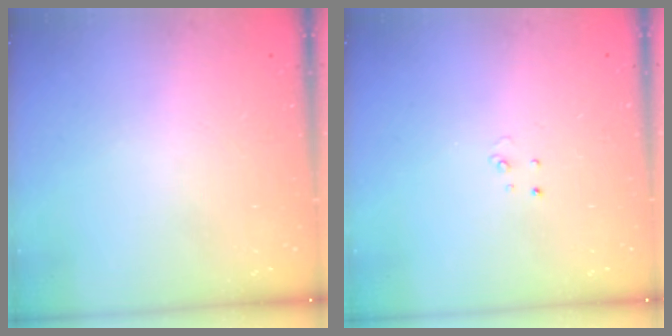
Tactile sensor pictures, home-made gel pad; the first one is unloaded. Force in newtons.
{"total": 2.6, "press": 2.6, "slide": 0.2}